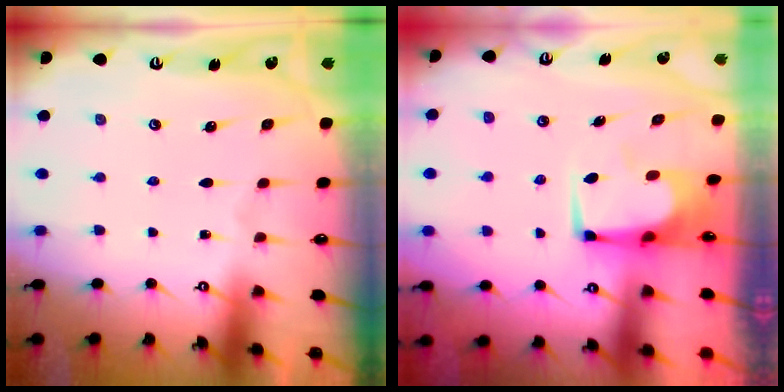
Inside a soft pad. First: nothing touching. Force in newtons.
{"total": 1.6, "press": 1.5, "slide": 0.2}